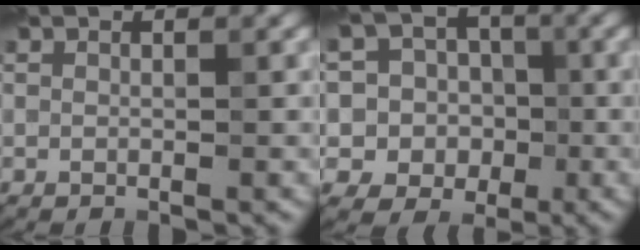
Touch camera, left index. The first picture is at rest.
{"total": 7.8, "force": [0.1, 7.5, 2.2], "torque": [-0.049, 0.033, -0.040]}